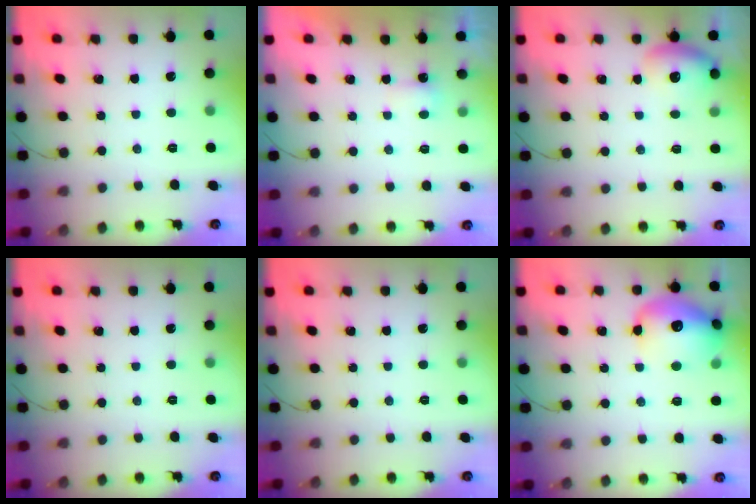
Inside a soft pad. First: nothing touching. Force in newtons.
{"total": 2.8, "press": 2.7, "slide": 0.7}
{"total": 11.2, "press": 10.3, "slide": 4.4}
{"total": 0.0}
{"total": 0.0}
{"total": 16.2, "press": 16.1, "slide": 1.9}